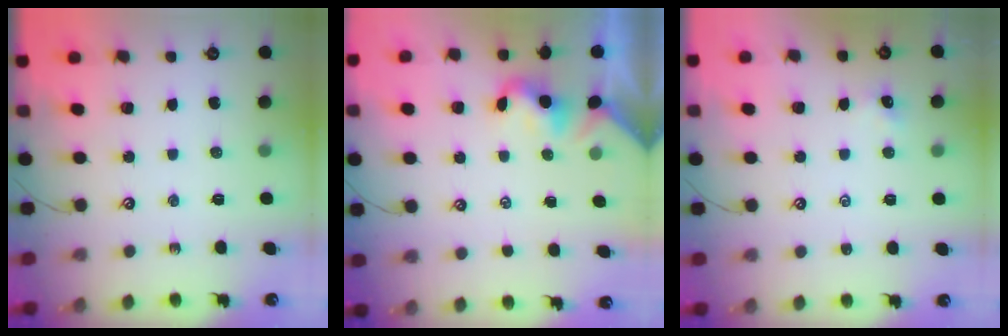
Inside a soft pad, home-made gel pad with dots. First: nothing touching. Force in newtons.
{"total": 2.0, "press": 2.0, "slide": 0.4}
{"total": 0.0}